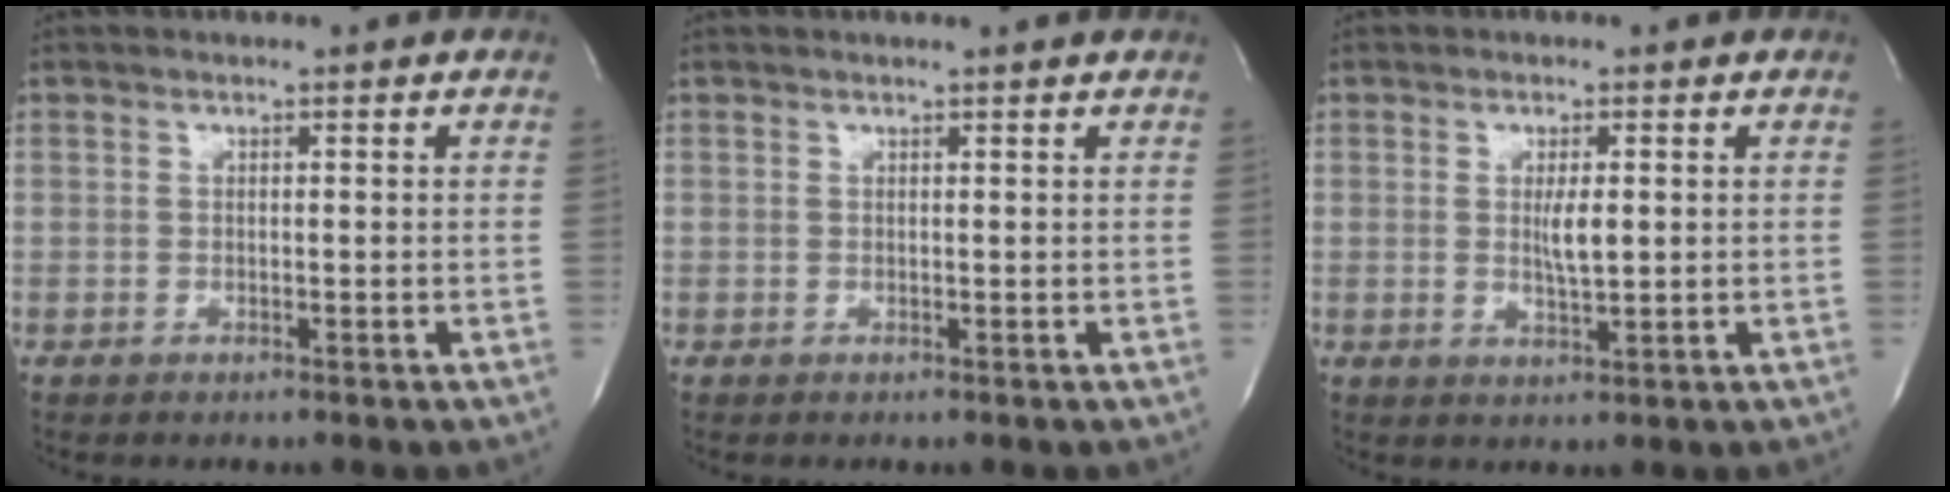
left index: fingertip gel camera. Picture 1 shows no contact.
{"total": 2.1, "force": [2.1, -0.3, 0.5], "torque": [-0.011, 0.004, 0.023]}
{"total": 3.2, "force": [0.4, 0.5, 3.1], "torque": [-0.057, -0.005, 0.009]}